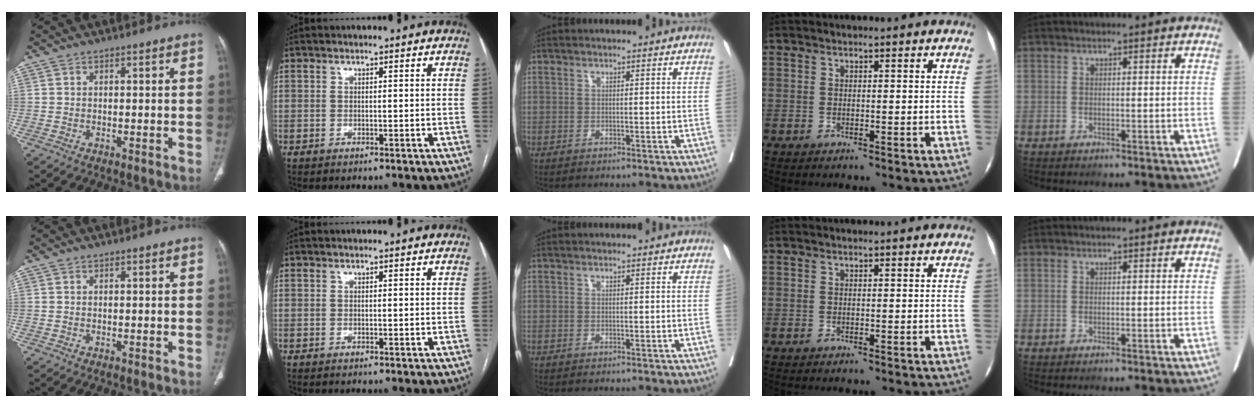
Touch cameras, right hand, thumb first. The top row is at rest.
{}